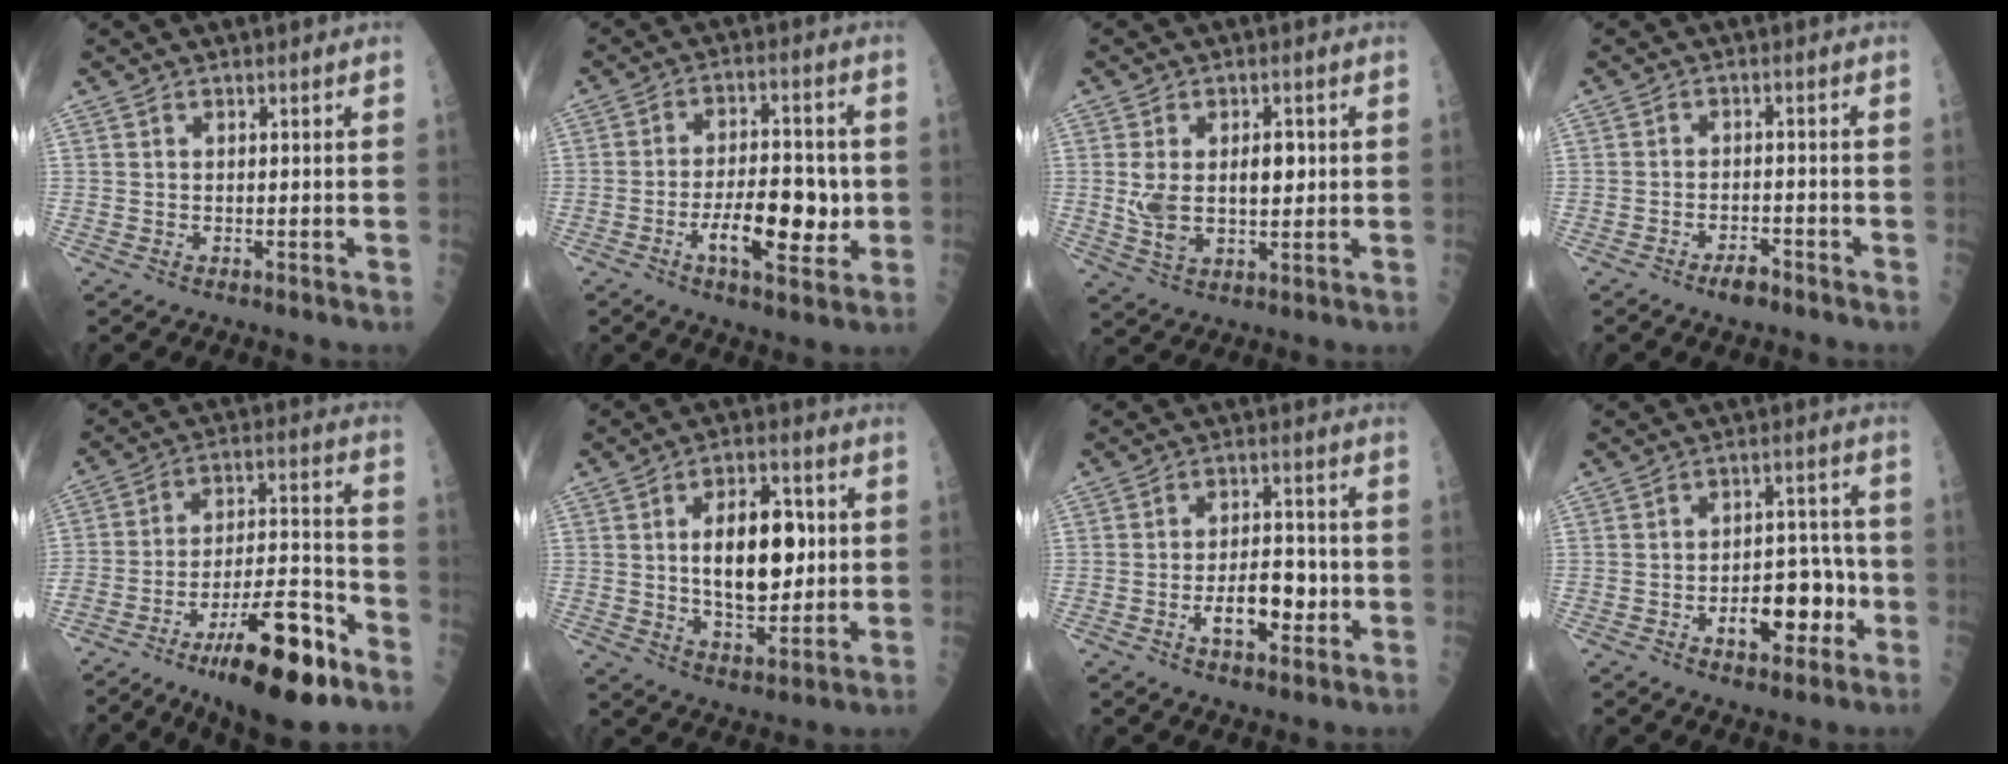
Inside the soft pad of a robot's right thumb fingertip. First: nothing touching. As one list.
[{"total": 12.6, "force": [-2.7, 5.2, 11.1], "torque": [-0.156, 0.012, -0.043]}, {"total": 9.1, "force": [0.9, 5.1, 7.5], "torque": [-0.125, -0.002, 0.024]}, {"total": 3.3, "force": [-2.3, 1.1, 2.0], "torque": [-0.029, 0.014, -0.040]}, {"total": 21.5, "force": [-12.3, 5.8, 16.6], "torque": [-0.273, 0.060, -0.202]}, {"total": 14.6, "force": [1.6, 7.7, 12.2], "torque": [-0.156, 0.001, 0.028]}, {"total": 8.8, "force": [-2.3, 4.3, 7.3], "torque": [-0.099, 0.016, -0.037]}, {"total": 11.0, "force": [-3.6, 6.1, 8.5], "torque": [-0.090, 0.039, -0.049]}]